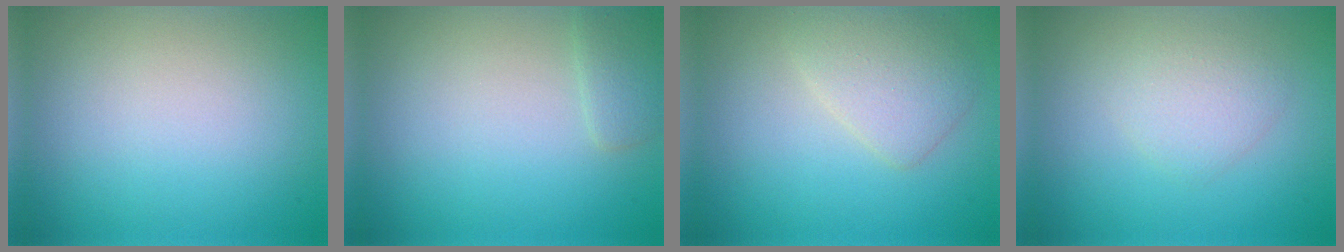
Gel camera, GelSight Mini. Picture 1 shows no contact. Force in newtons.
{"total": 1.4, "press": 1.4, "slide": 0.1}
{"total": 2.8, "press": 2.8, "slide": 0.2}
{"total": 2.1, "press": 2.1, "slide": 0.1}